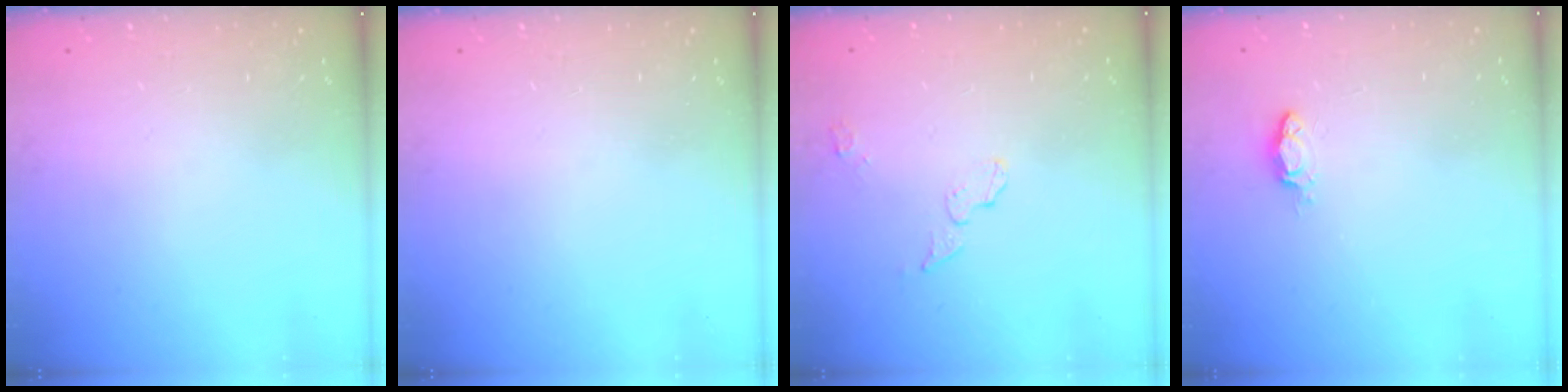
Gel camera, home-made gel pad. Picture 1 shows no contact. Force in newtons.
{"total": 0.0}
{"total": 4.5, "press": 4.5, "slide": 0.2}
{"total": 2.8, "press": 2.8, "slide": 0.4}